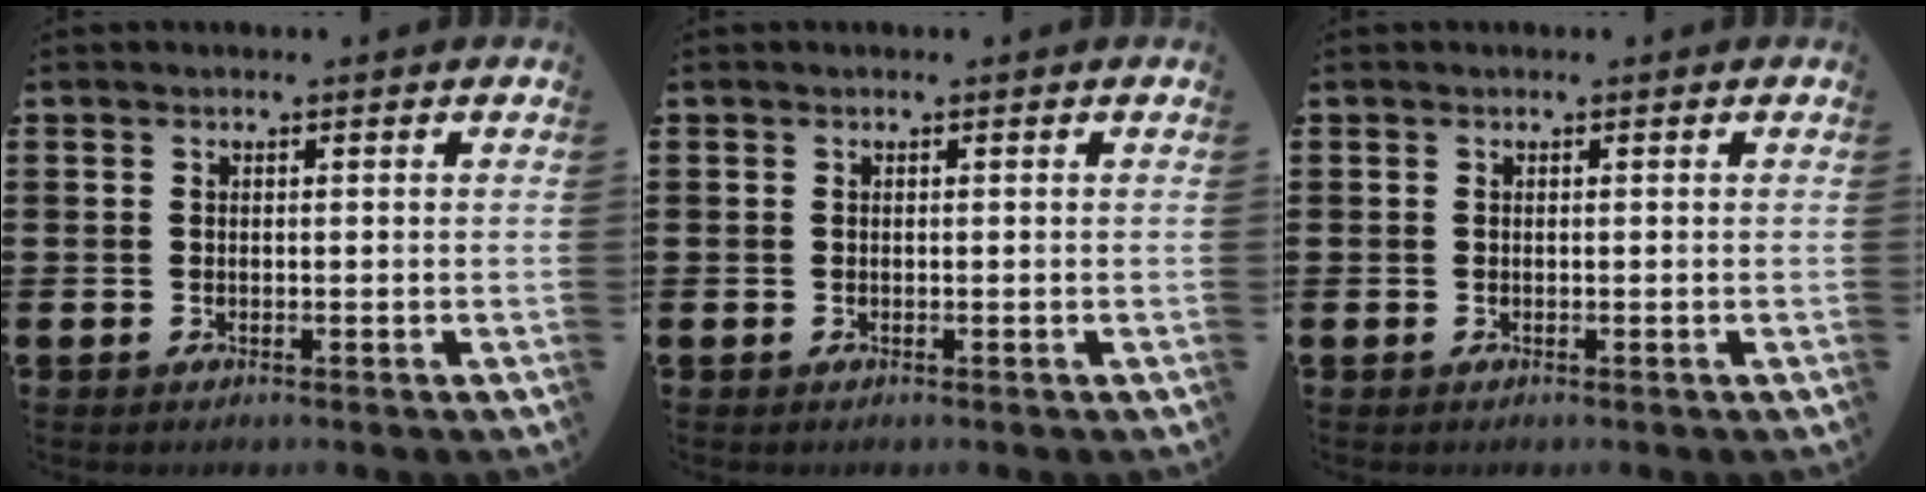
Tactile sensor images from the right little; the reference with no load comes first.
{"total": 0.0}
{"total": 0.0}